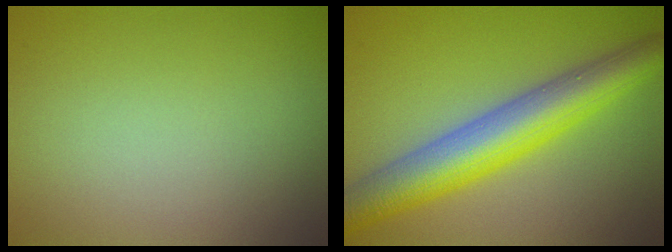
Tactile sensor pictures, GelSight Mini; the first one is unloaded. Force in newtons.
{"total": 7.8, "press": 7.8, "slide": 0.1}